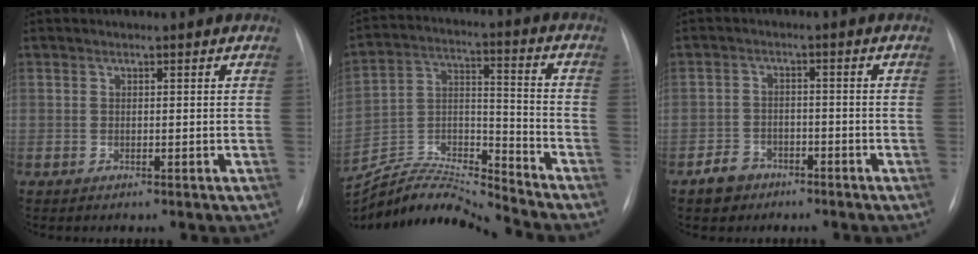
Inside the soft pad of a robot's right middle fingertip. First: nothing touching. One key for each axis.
{"total": 13.7, "fx": -13.6, "fy": -1.2, "fz": 1.2, "tx": -0.027, "ty": 0.039, "tz": -0.252}
{"total": 4.0, "fx": -2.8, "fy": 2.8, "fz": 0.7, "tx": -0.019, "ty": 0.008, "tz": -0.044}